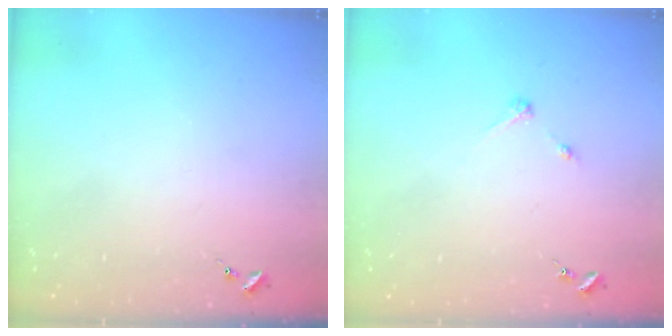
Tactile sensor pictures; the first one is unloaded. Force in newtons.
{"total": 2.7, "press": 2.7, "slide": 0.3}